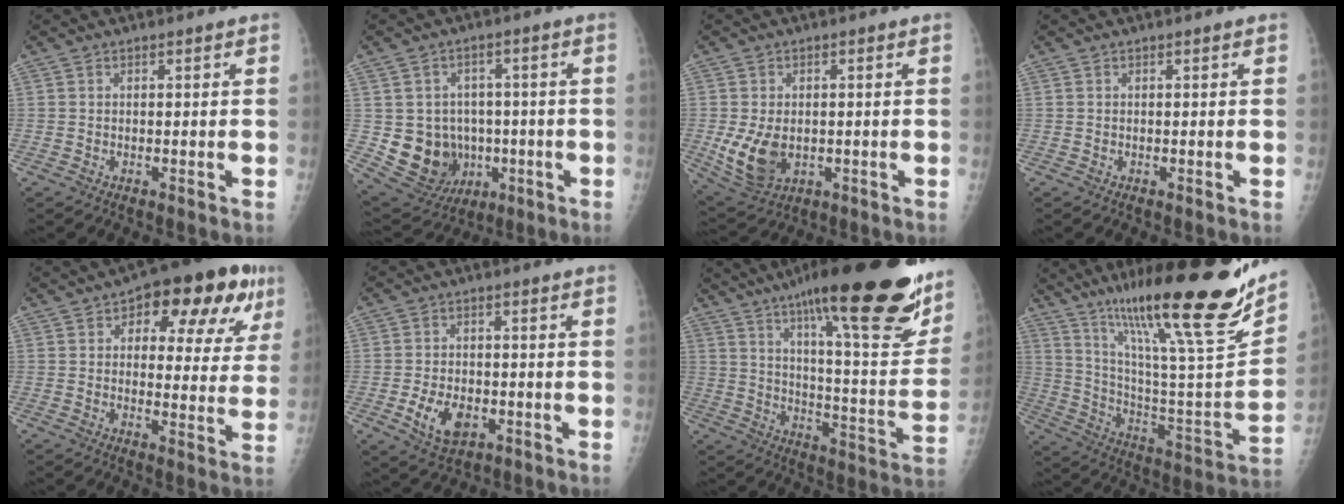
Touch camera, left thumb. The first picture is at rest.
{"total": 13.0, "force": [-1.5, 11.5, 5.8], "torque": [-0.073, 0.011, 0.001]}
{"total": 9.1, "force": [-1.2, 6.3, 6.5], "torque": [-0.115, -0.008, -0.004]}
{"total": 0.0}
{"total": 17.1, "force": [7.8, 8.3, 12.8], "torque": [-0.117, -0.001, 0.098]}
{"total": 7.8, "force": [-2.6, 5.1, 5.4], "torque": [-0.083, 0.004, -0.037]}
{"total": 31.7, "force": [20.2, 6.9, 23.4], "torque": [-0.304, -0.063, 0.293]}
{"total": 29.9, "force": [20.3, 3.6, 21.6], "torque": [-0.328, -0.080, 0.336]}